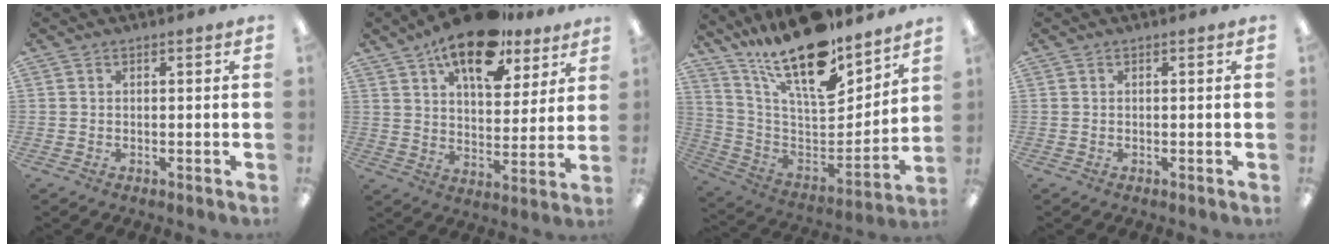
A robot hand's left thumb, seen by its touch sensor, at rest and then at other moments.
{"total": 17.6, "force": [12.2, 7.6, 10.2], "torque": [-0.158, -0.063, 0.207]}
{"total": 21.9, "force": [16.8, 7.1, 12.0], "torque": [-0.210, -0.119, 0.290]}
{"total": 0.0}